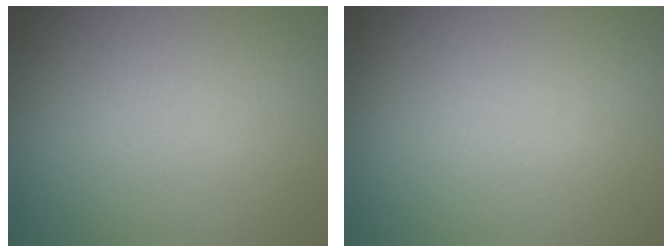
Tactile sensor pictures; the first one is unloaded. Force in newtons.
{"total": 0.0}